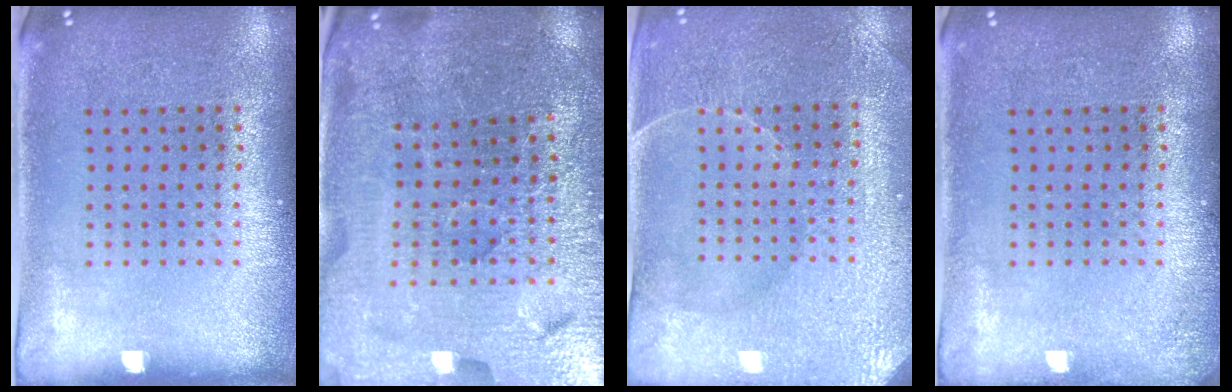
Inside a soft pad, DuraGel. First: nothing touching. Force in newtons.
{"total": 4.4, "press": 4.2, "slide": 1.1}
{"total": 3.4, "press": 3.4, "slide": 0.4}
{"total": 1.0, "press": 1.0, "slide": 0.3}